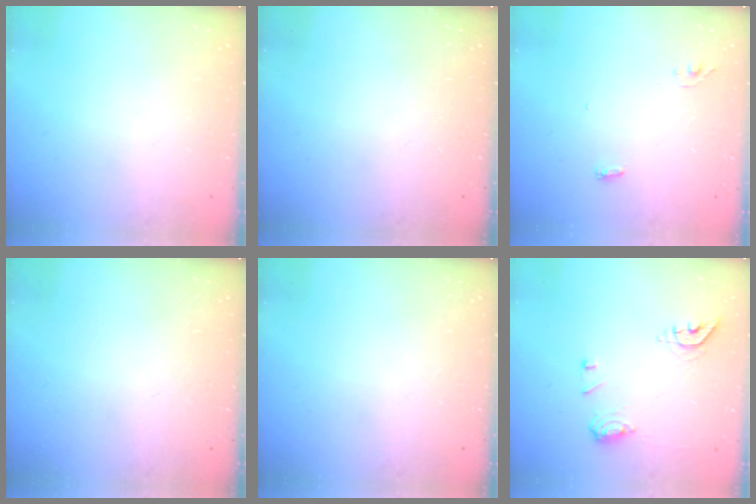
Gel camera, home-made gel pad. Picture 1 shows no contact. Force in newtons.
{"total": 0.0}
{"total": 3.6, "press": 3.2, "slide": 1.6}
{"total": 0.0}
{"total": 0.0}
{"total": 9.0, "press": 8.9, "slide": 0.9}